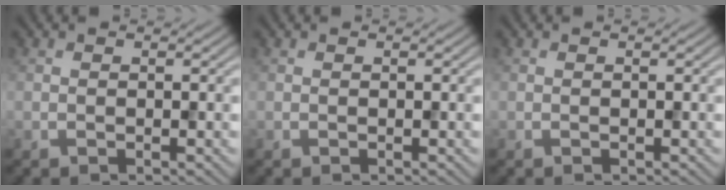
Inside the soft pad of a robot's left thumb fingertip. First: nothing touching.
{"total": 0.0}
{"total": 0.0}